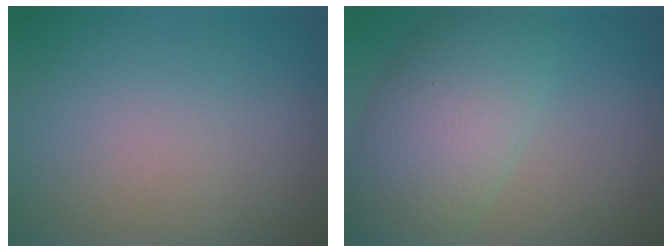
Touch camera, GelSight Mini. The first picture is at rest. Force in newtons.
{"total": 8.2, "press": 8.2, "slide": 0.3}